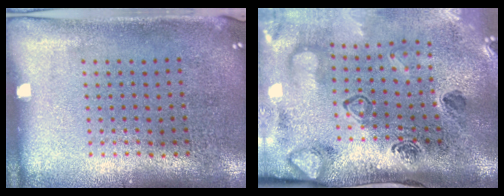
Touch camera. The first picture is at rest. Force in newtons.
{"total": 4.0, "press": 2.8, "slide": 2.9}